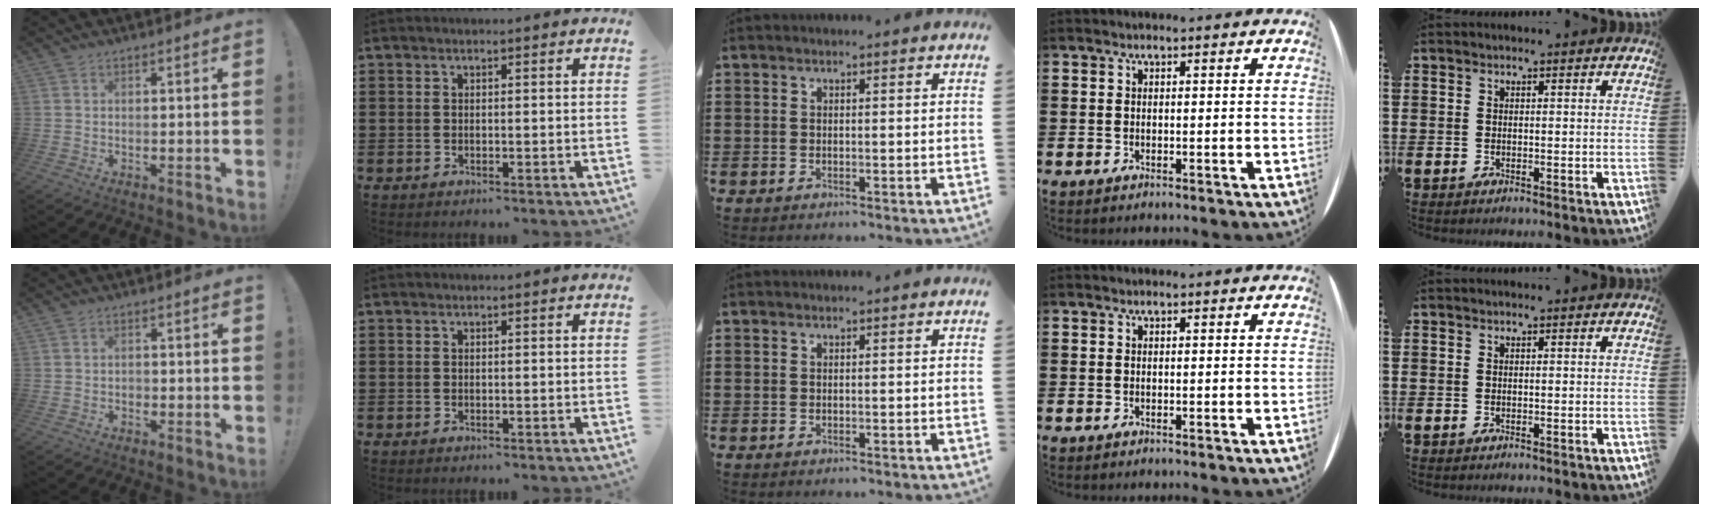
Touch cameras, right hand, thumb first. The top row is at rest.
{"thumb": {"total": 1.0, "force": [-0.7, 0.6, 0.4], "torque": [-0.005, 0.004, -0.013]}}